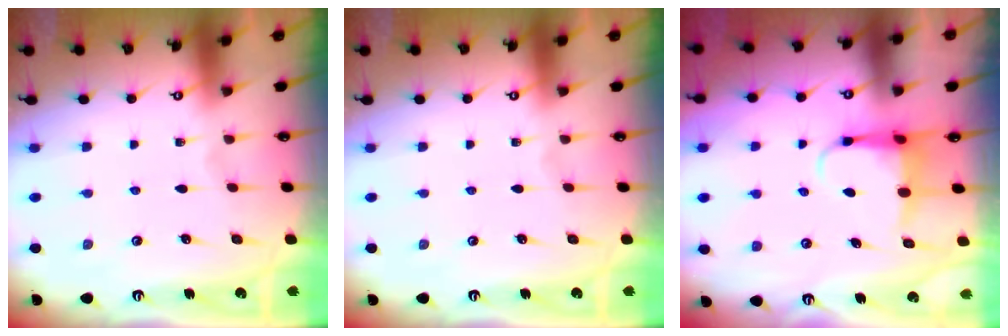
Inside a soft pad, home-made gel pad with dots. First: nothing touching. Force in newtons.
{"total": 0.0}
{"total": 4.8, "press": 4.8, "slide": 0.7}